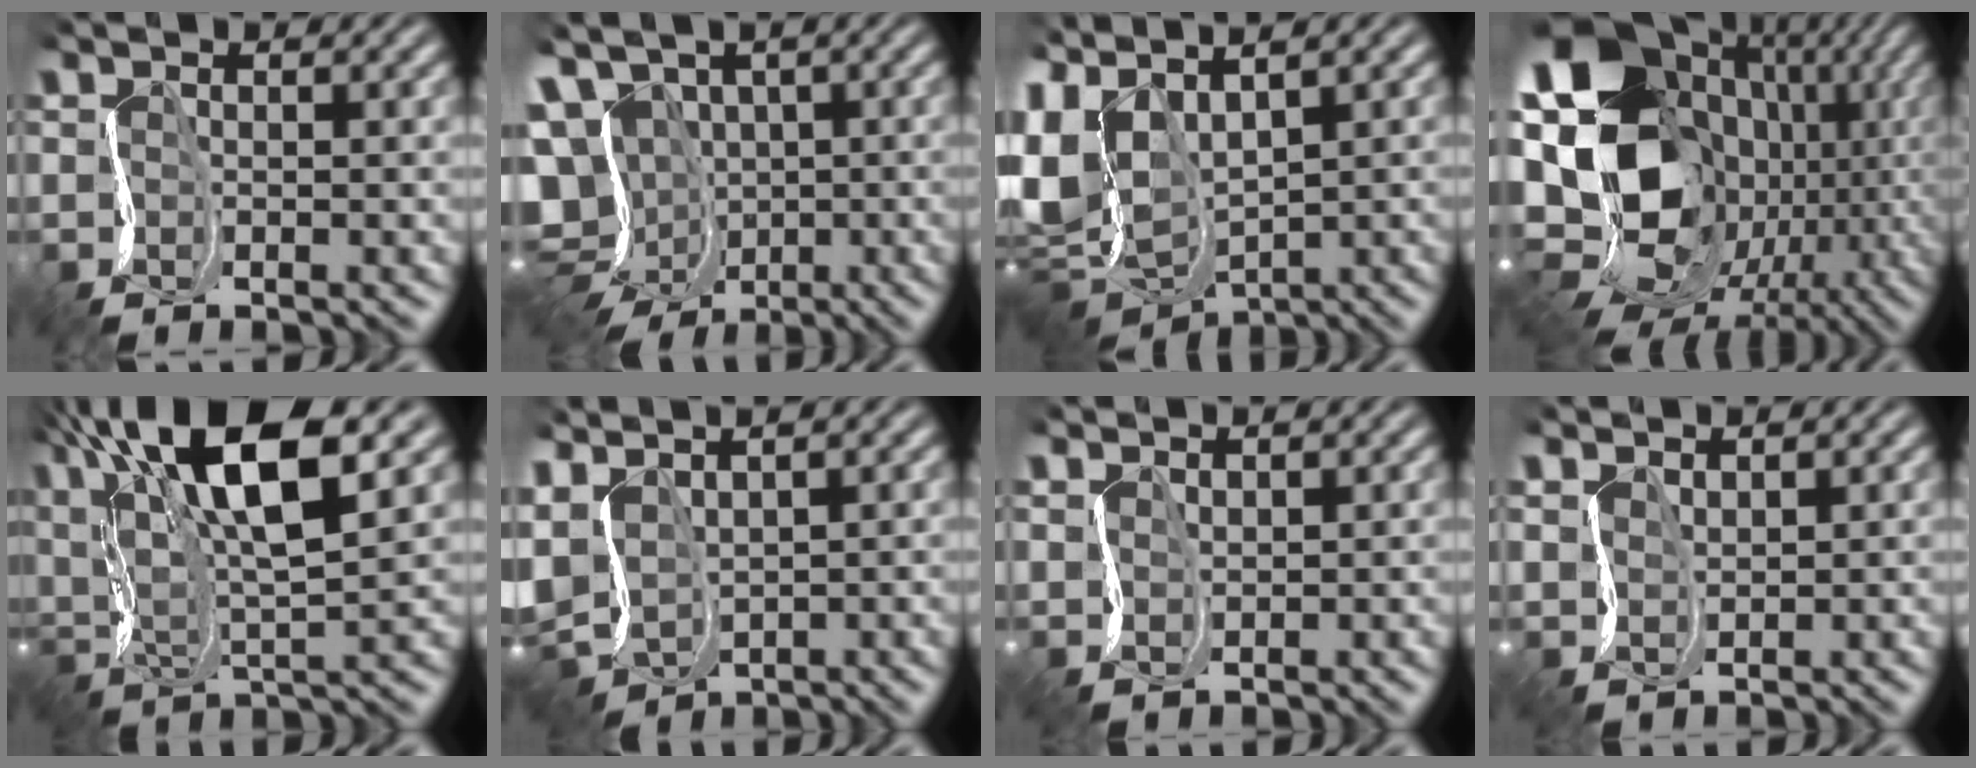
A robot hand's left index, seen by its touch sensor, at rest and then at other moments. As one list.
[{"total": 15.0, "force": [-3.1, 12.8, 7.1], "torque": [-0.145, -0.027, -0.042]}, {"total": 9.3, "force": [2.3, 5.5, 7.1], "torque": [-0.185, 0.004, 0.050]}, {"total": 20.7, "force": [-2.5, 17.3, 11.2], "torque": [-0.193, 0.006, -0.070]}, {"total": 13.7, "force": [6.9, 4.3, 11.0], "torque": [-0.213, 0.027, 0.115]}, {"total": 5.3, "force": [-0.1, 3.8, 3.6], "torque": [-0.086, -0.003, 0.014]}, {"total": 1.0, "force": [0.8, 0.5, -0.4], "torque": [0.008, 0.002, 0.026]}, {"total": 1.3, "force": [1.1, 0.4, -0.6], "torque": [0.009, 0.001, 0.030]}]